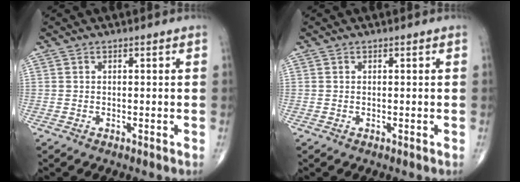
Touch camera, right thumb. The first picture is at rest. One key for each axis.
{"total": 0.0}